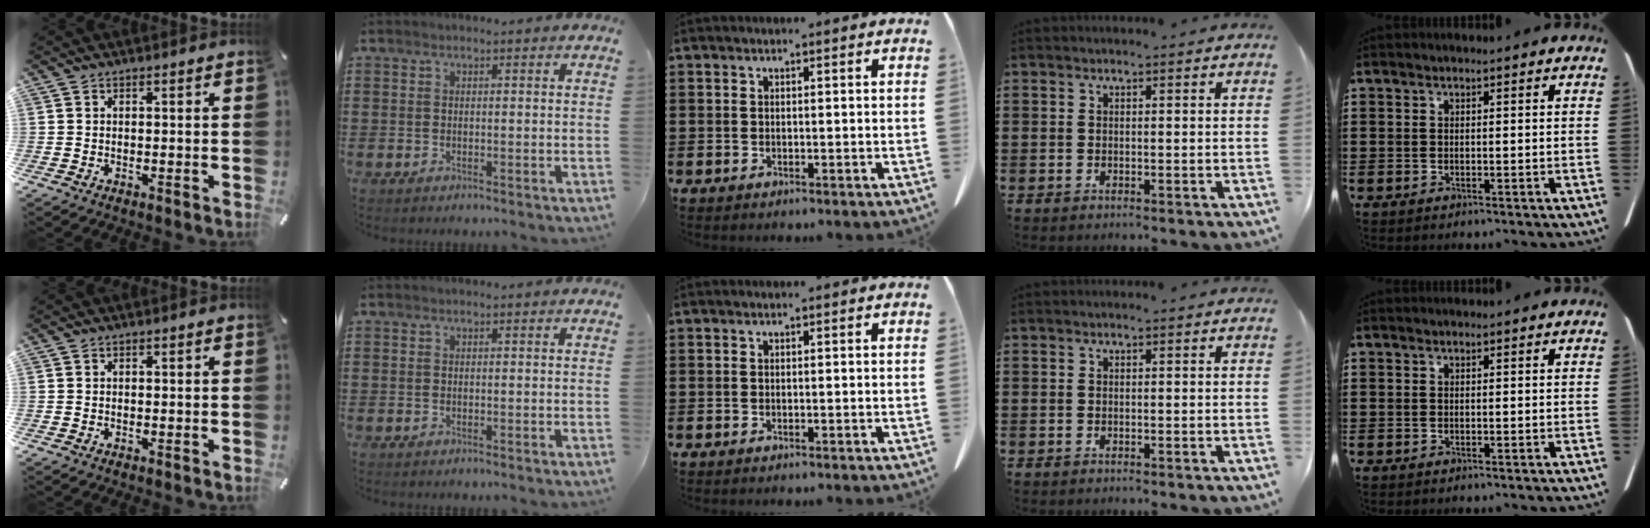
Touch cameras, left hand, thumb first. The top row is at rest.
{}